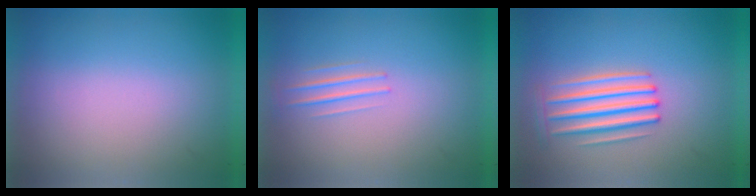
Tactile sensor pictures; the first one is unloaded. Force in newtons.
{"total": 1.3}
{"total": 3.1}